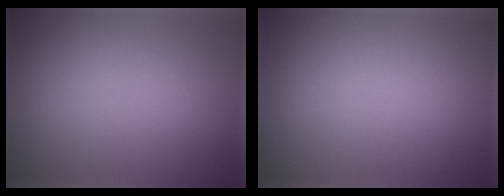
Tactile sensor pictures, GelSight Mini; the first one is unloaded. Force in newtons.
{"total": 0.0}